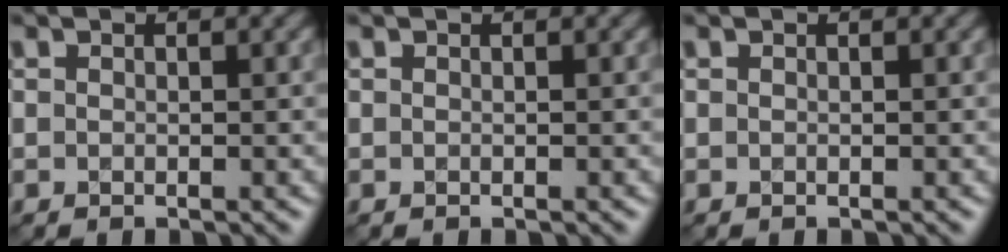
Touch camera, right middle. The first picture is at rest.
{"total": 0.0}
{"total": 0.0}